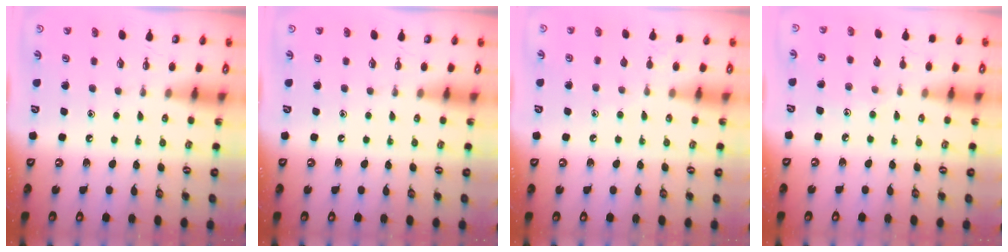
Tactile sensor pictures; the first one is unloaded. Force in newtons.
{"total": 0.0}
{"total": 5.0, "press": 4.9, "slide": 0.4}
{"total": 5.3, "press": 5.3, "slide": 0.6}